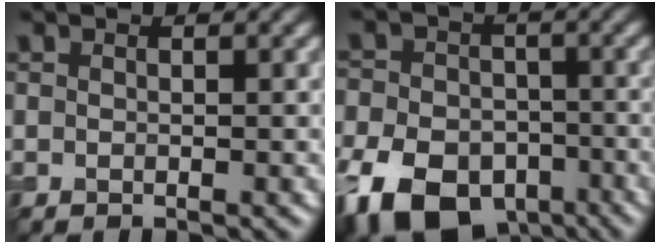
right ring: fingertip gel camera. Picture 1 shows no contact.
{"total": 11.6, "force": [-6.3, 7.8, 5.9], "torque": [-0.114, -0.035, -0.114]}